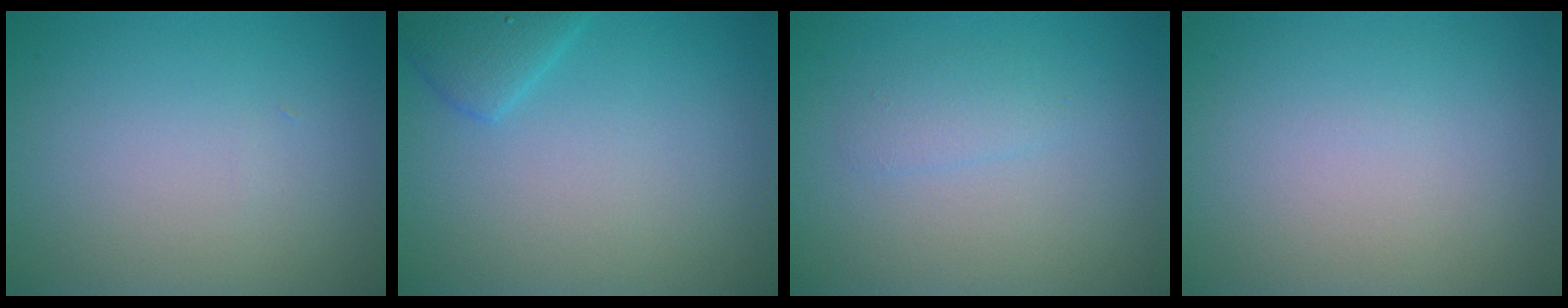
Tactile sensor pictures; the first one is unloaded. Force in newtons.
{"total": 2.2, "press": 2.2, "slide": 0.3}
{"total": 1.2, "press": 1.2, "slide": 0.1}
{"total": 0.0}